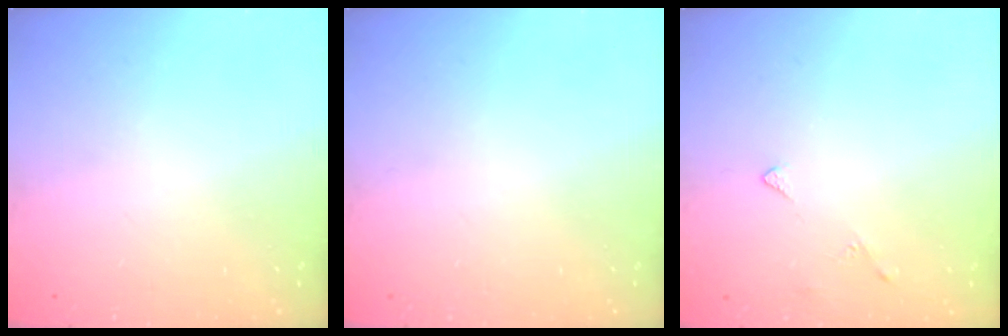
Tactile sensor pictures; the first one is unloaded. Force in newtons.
{"total": 0.0}
{"total": 3.0, "press": 2.9, "slide": 0.5}